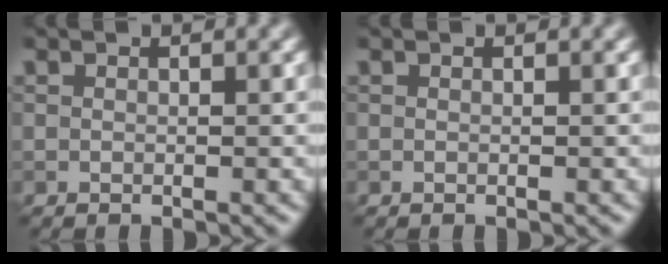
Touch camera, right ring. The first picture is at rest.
{"total": 0.0}